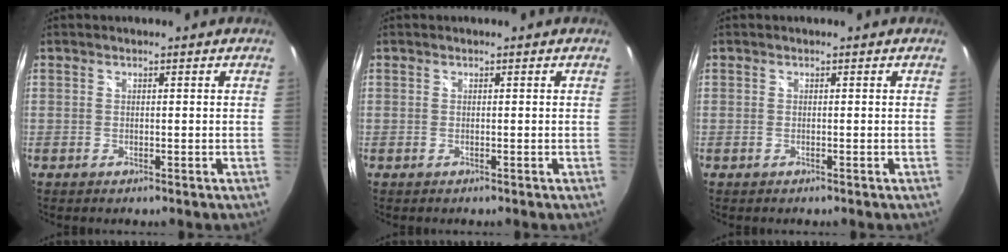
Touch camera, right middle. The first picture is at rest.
{"total": 0.0}
{"total": 0.0}